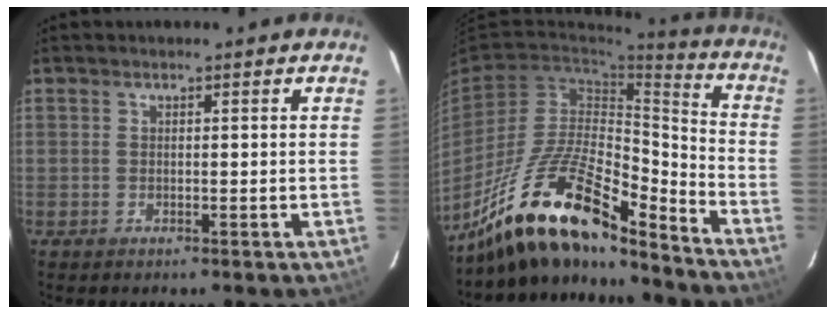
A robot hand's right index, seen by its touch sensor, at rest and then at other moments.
{"total": 20.1, "force": [-15.4, 5.6, 11.7], "torque": [-0.222, -0.005, -0.275]}